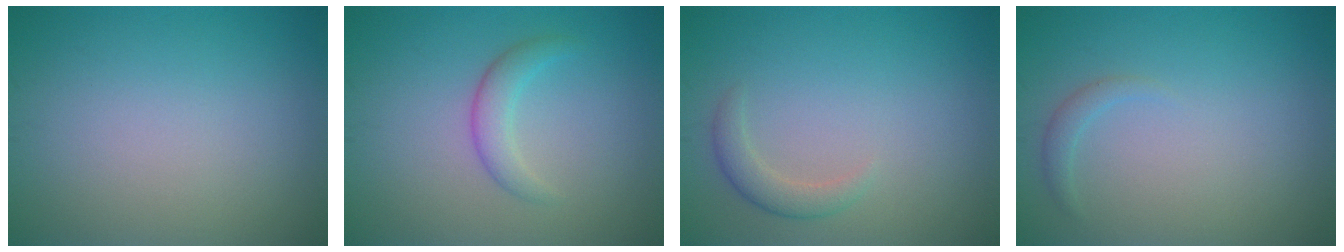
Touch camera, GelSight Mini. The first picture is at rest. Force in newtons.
{"total": 2.2, "press": 2.2, "slide": 0.1}
{"total": 1.8, "press": 1.8, "slide": 0.3}
{"total": 1.0, "press": 1.0, "slide": 0.1}